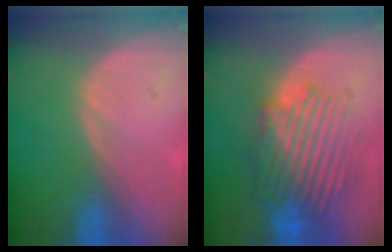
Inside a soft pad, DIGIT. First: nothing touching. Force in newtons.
{"total": 9.7, "press": 9.0, "slide": 3.6}